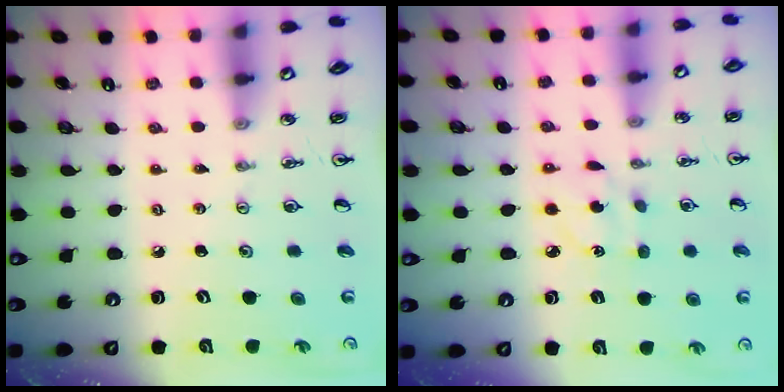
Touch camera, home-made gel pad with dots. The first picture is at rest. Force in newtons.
{"total": 3.7, "press": 3.7, "slide": 0.3}